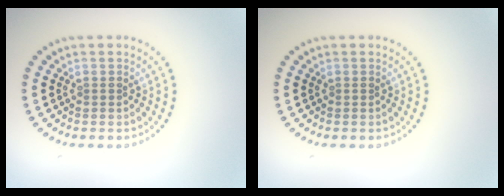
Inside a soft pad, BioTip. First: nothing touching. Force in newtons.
{"total": 0.0}